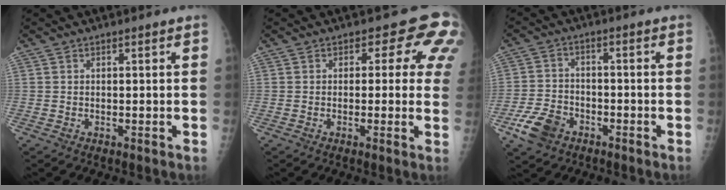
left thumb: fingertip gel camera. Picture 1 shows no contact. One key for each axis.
{"total": 7.6, "fx": 2.3, "fy": 4.7, "fz": 5.6, "tx": -0.015, "ty": 0.001, "tz": 0.008}
{"total": 7.6, "fx": -4.3, "fy": 5.0, "fz": 3.7, "tx": -0.068, "ty": 0.020, "tz": -0.078}